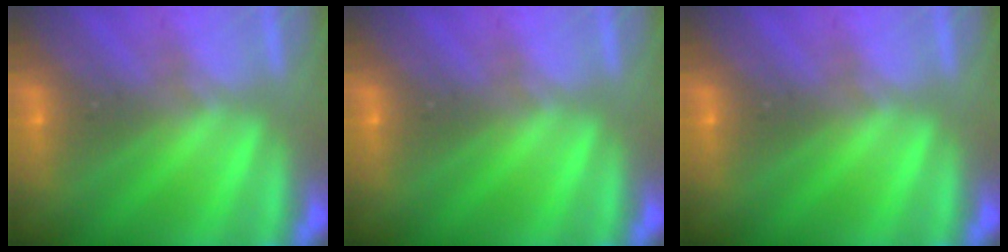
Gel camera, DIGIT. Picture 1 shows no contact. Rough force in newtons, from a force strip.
{"total": 0.0}
{"total": 0.0}